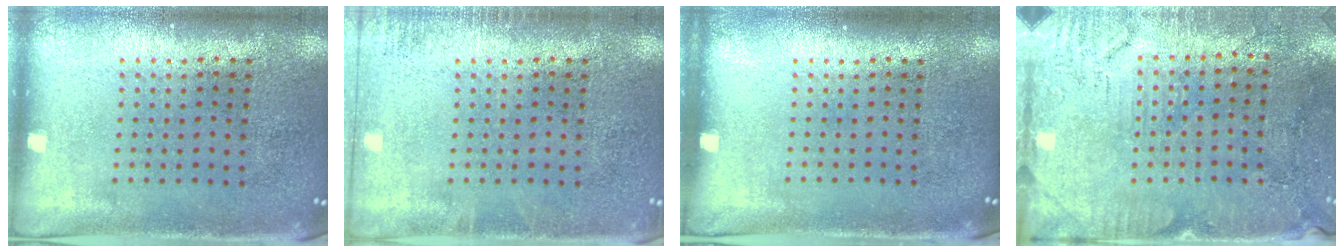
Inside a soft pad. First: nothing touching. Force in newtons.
{"total": 1.2, "press": 1.1, "slide": 0.2}
{"total": 0.0}
{"total": 2.9, "press": 2.7, "slide": 1.1}